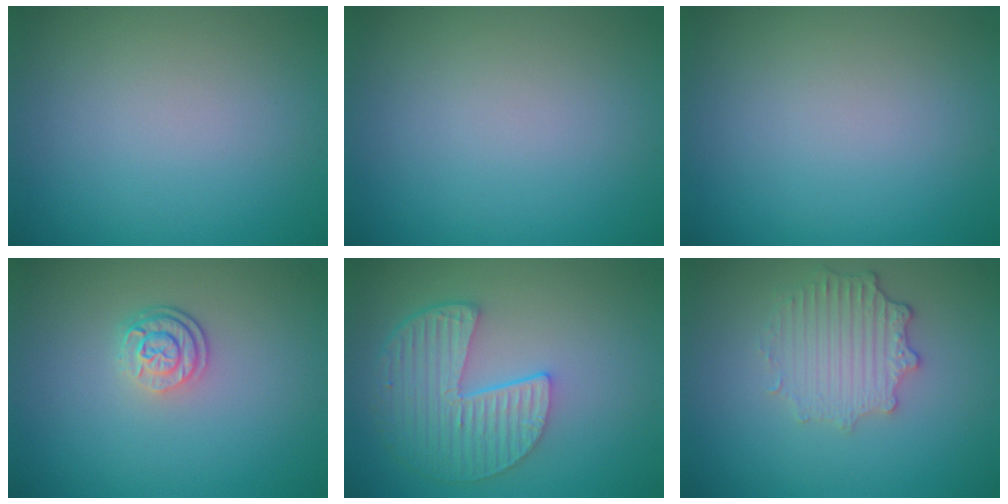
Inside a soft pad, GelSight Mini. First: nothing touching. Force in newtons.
{"total": 0.0}
{"total": 0.0}
{"total": 2.6, "press": 2.0, "slide": 1.6}
{"total": 5.8, "press": 4.5, "slide": 3.6}
{"total": 3.3, "press": 2.8, "slide": 1.7}